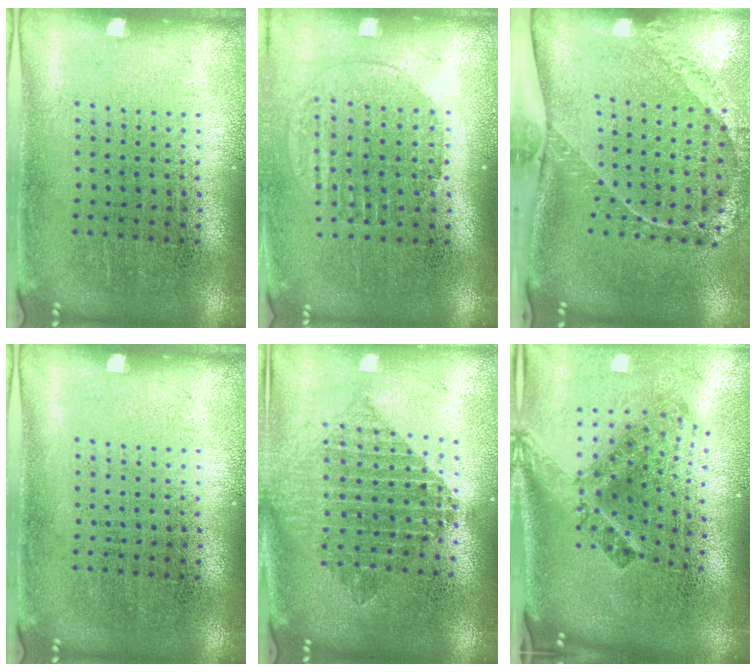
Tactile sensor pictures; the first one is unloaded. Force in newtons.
{"total": 1.4, "press": 1.2, "slide": 0.7}
{"total": 2.1, "press": 1.6, "slide": 1.3}
{"total": 0.0}
{"total": 2.1, "press": 1.6, "slide": 1.3}
{"total": 2.9, "press": 1.7, "slide": 2.4}